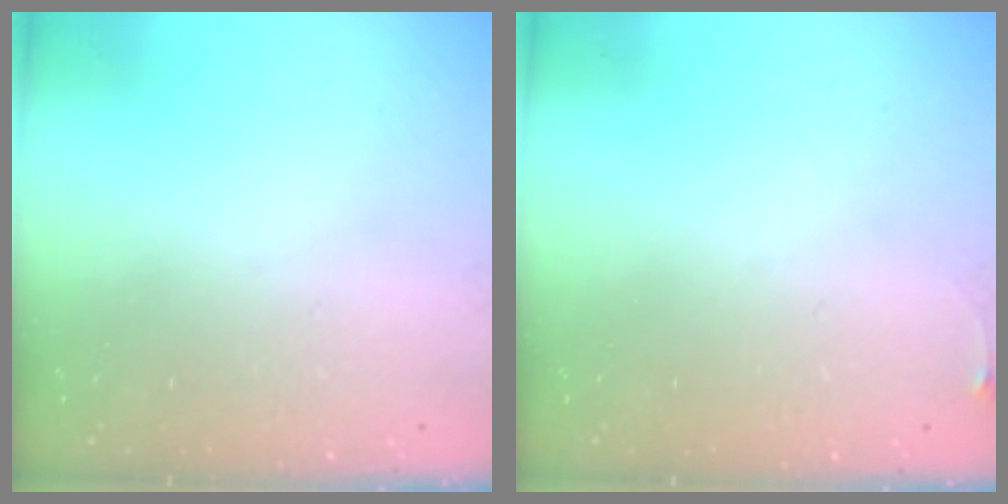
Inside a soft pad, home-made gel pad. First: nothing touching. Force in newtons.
{"total": 3.6, "press": 3.5, "slide": 0.6}